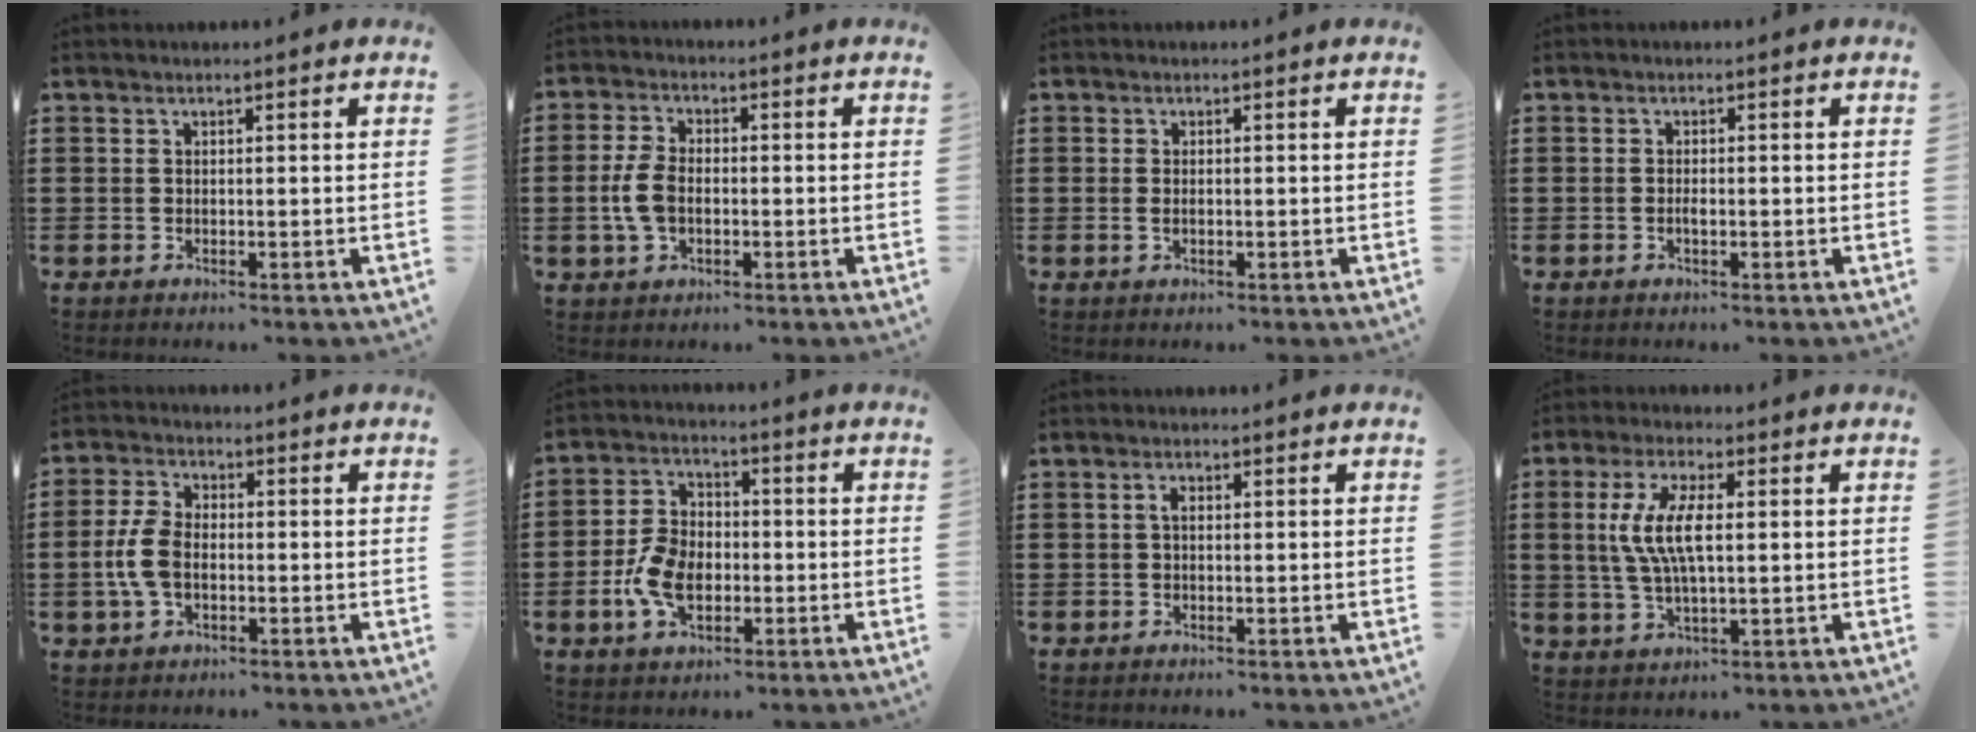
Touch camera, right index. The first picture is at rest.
{"total": 5.1, "force": [-0.8, 2.9, 4.0], "torque": [-0.105, -0.005, -0.022]}
{"total": 0.9, "force": [-0.2, 0.4, 0.8], "torque": [-0.017, 0.001, -0.004]}
{"total": 1.1, "force": [-0.4, 0.4, 1.0], "torque": [-0.020, -0.002, -0.006]}
{"total": 6.0, "force": [-1.1, 3.5, 4.7], "torque": [-0.130, -0.008, -0.030]}
{"total": 7.7, "force": [-1.9, 5.0, 5.6], "torque": [-0.133, 0.006, -0.041]}
{"total": 1.2, "force": [0.1, 0.5, 1.1], "torque": [-0.022, 0.003, 0.000]}
{"total": 8.0, "force": [0.8, 2.8, 7.5], "torque": [-0.170, 0.000, 0.005]}